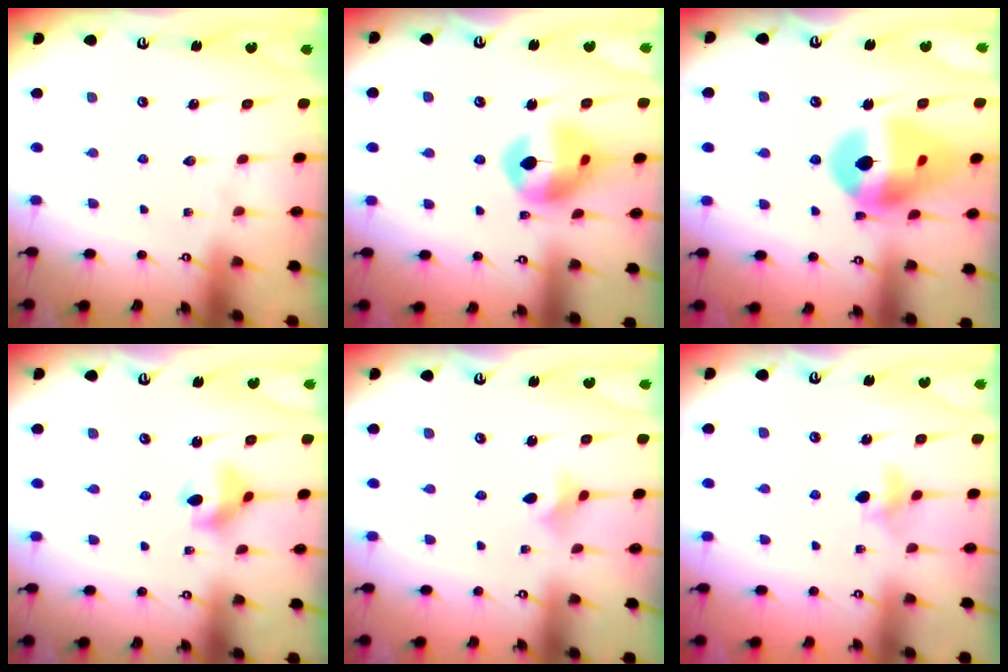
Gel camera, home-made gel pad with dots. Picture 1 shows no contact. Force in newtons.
{"total": 14.4, "press": 14.3, "slide": 1.7}
{"total": 18.0, "press": 17.9, "slide": 2.0}
{"total": 5.7, "press": 5.7, "slide": 0.1}
{"total": 3.6, "press": 3.5, "slide": 0.8}
{"total": 4.4, "press": 4.4, "slide": 0.6}